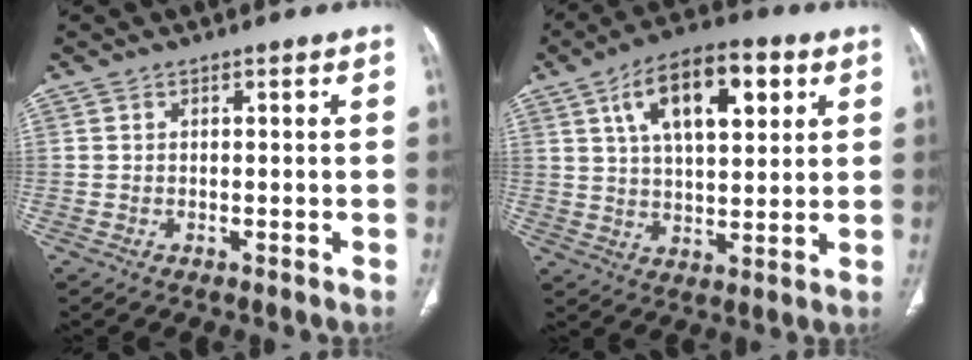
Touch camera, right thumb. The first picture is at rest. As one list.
[{"total": 16.0, "force": [6.3, 7.6, 12.6], "torque": [-0.180, -0.003, 0.101]}]